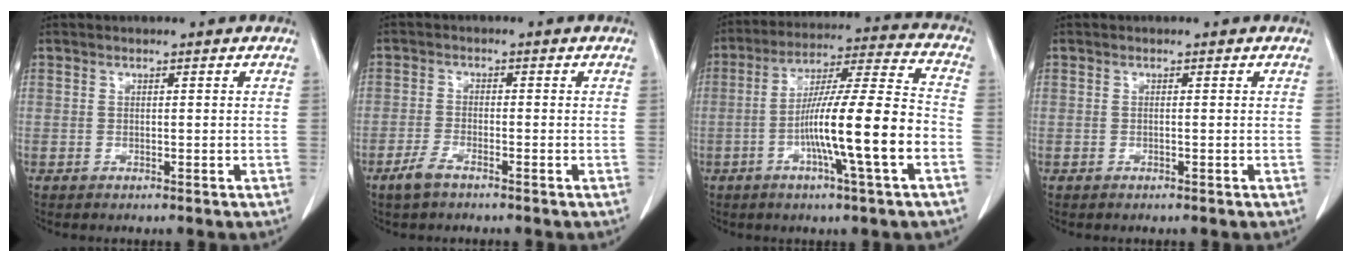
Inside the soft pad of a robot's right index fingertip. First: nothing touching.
{"total": 3.1, "force": [-2.2, 0.8, 2.0], "torque": [-0.046, -0.002, -0.043]}
{"total": 15.7, "force": [-4.6, -0.3, 15.0], "torque": [-0.258, 0.007, -0.080]}
{"total": 0.0}